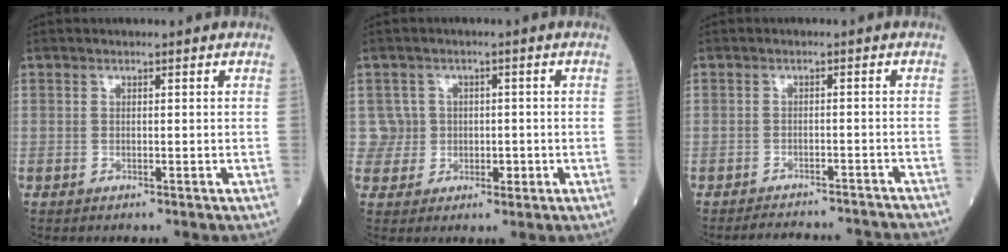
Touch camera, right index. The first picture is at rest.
{"total": 3.8, "force": [0.2, 3.8, -0.3], "torque": [0.019, 0.012, 0.008]}
{"total": 9.7, "force": [-9.5, 1.3, 1.8], "torque": [-0.018, 0.004, -0.106]}